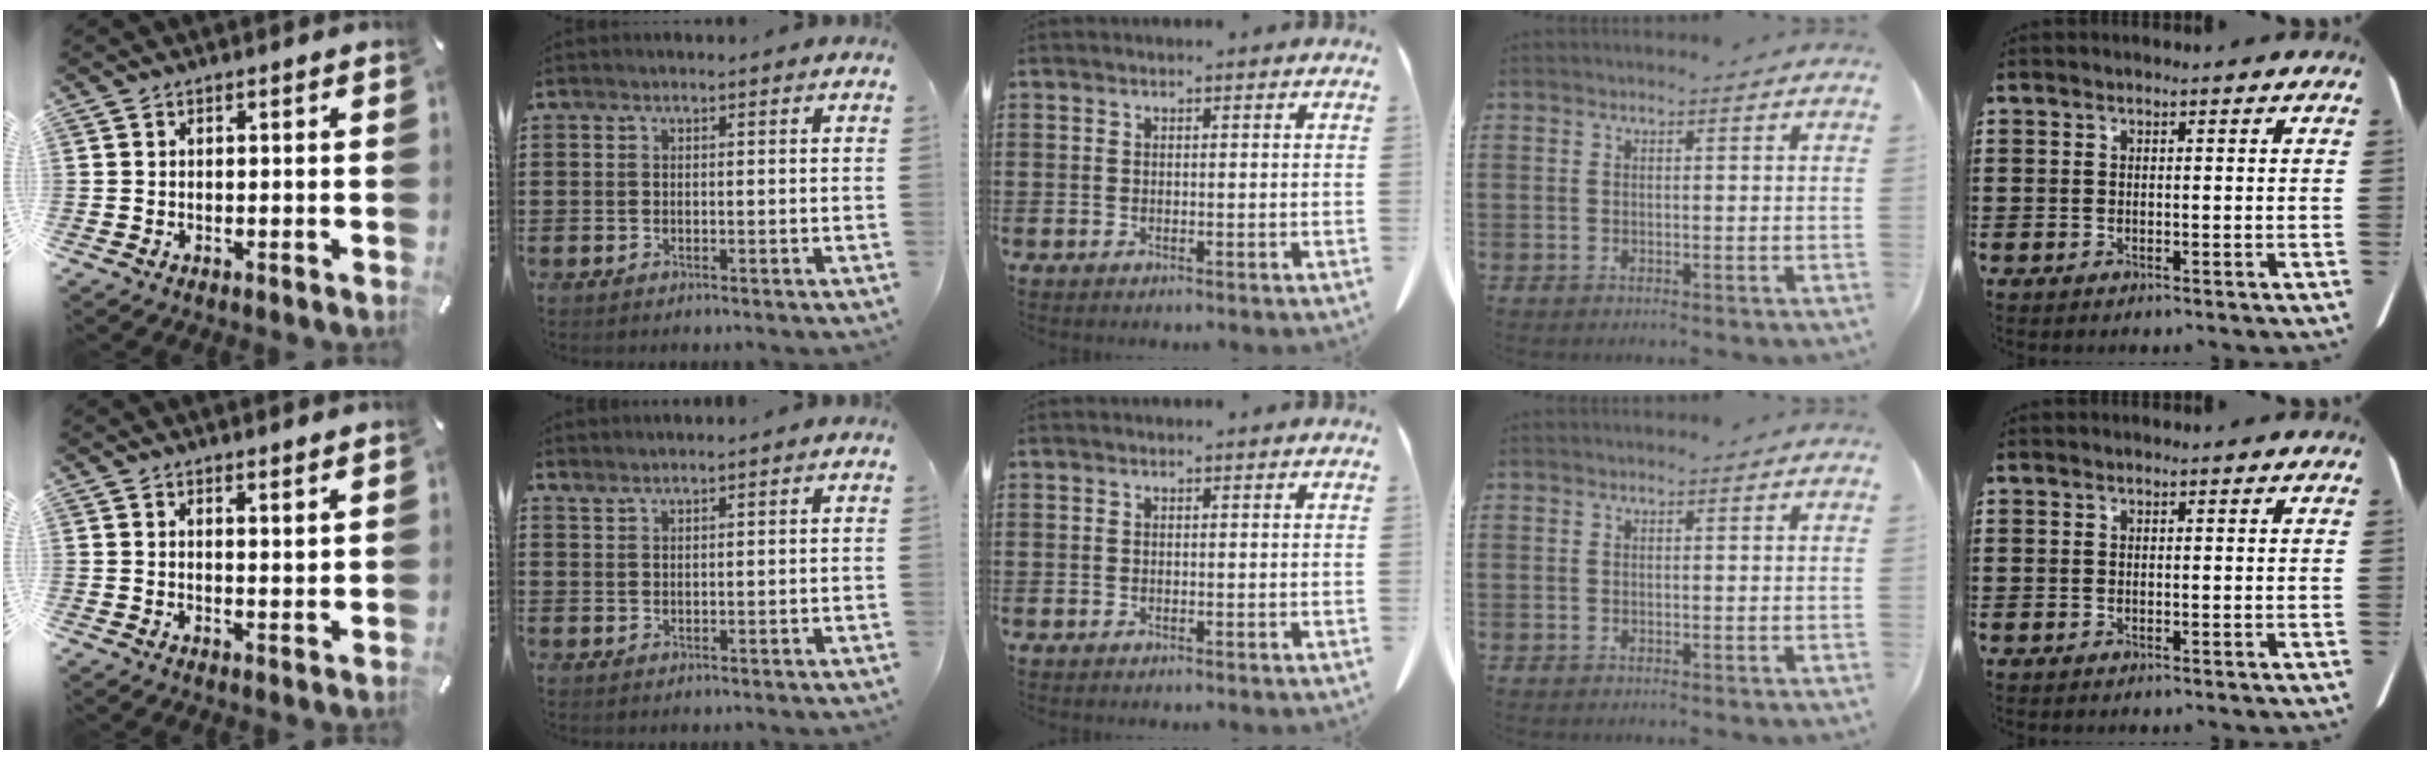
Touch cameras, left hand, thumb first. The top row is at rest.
{"thumb": {"total": 2.1, "force": [2.1, 0.2, 0.2], "torque": [-0.001, -0.015, 0.038]}, "index": {"total": 1.4, "force": [1.3, -0.2, 0.1], "torque": [-0.005, -0.001, 0.027]}}